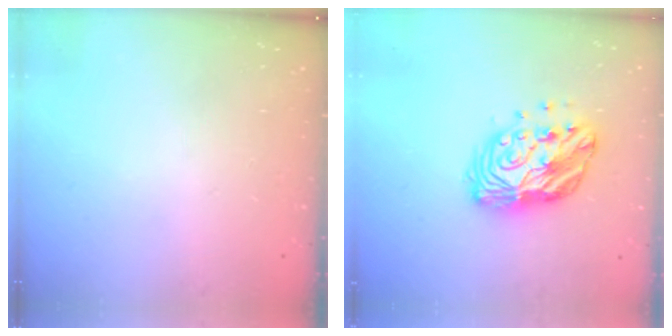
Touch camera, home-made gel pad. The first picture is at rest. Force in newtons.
{"total": 12.7, "press": 12.7, "slide": 0.6}